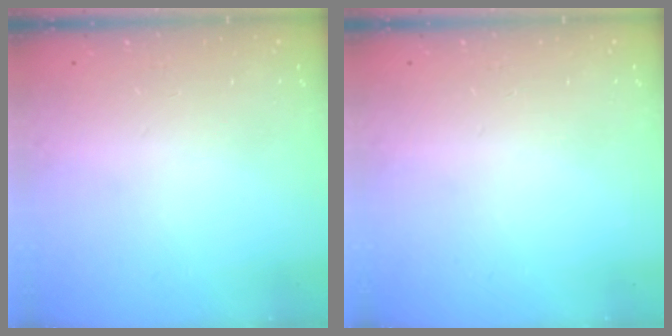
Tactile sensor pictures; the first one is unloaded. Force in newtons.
{"total": 0.0}